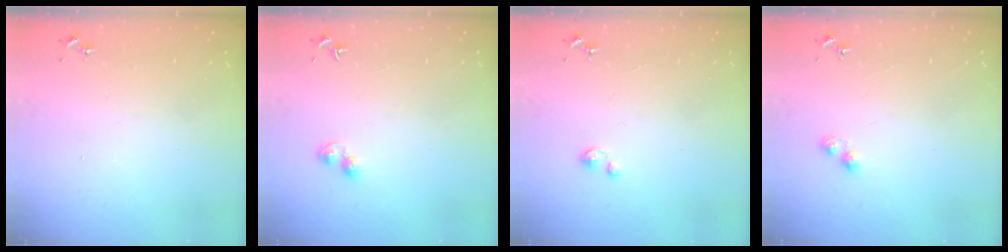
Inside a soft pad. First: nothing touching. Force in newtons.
{"total": 5.0, "press": 5.0, "slide": 0.5}
{"total": 1.9, "press": 1.9, "slide": 0.1}
{"total": 2.6, "press": 2.6, "slide": 0.4}